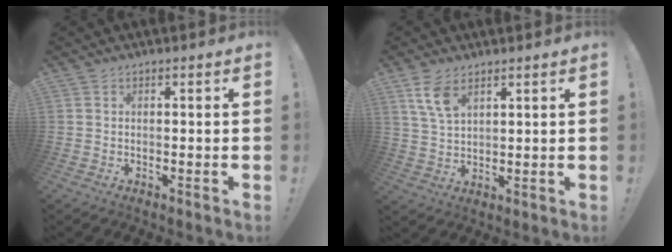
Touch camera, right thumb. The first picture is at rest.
{"total": 7.4, "force": [4.5, 3.4, 4.8], "torque": [-0.092, -0.015, 0.085]}